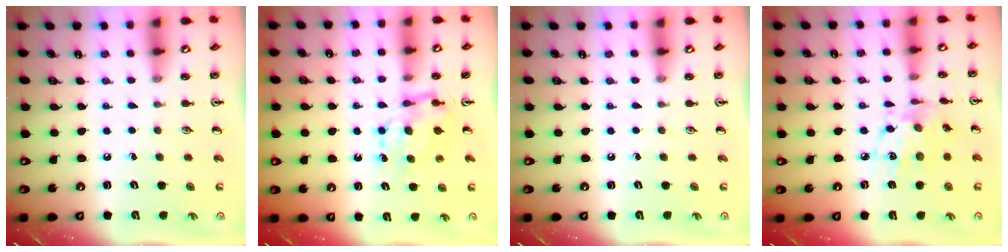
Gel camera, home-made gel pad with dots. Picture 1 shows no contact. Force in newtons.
{"total": 7.9, "press": 7.9, "slide": 0.6}
{"total": 0.0}
{"total": 10.4, "press": 10.3, "slide": 0.7}